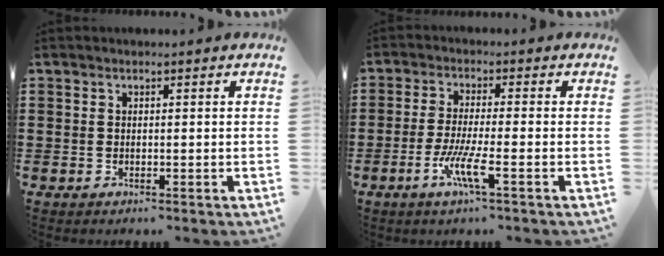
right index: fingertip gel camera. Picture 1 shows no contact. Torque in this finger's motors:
{"motor_torque": [1.10, -1.04, 0.53, 0.21]}